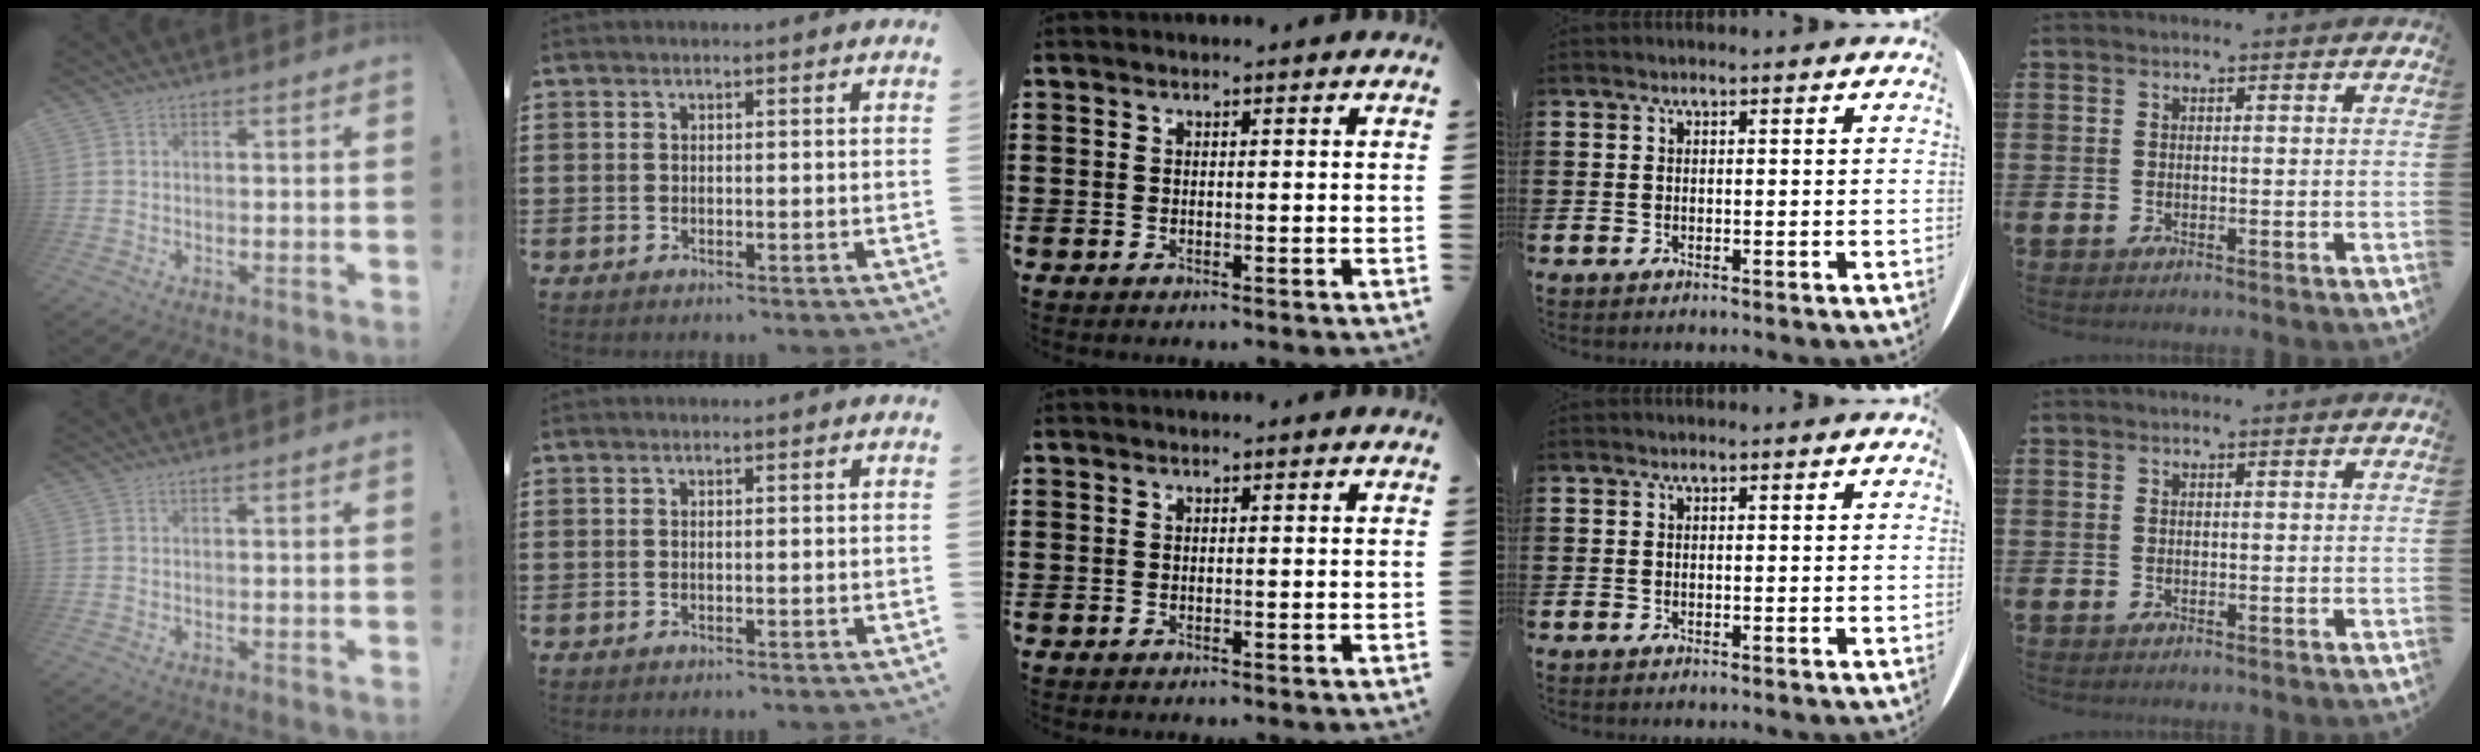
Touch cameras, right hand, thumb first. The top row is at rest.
{}